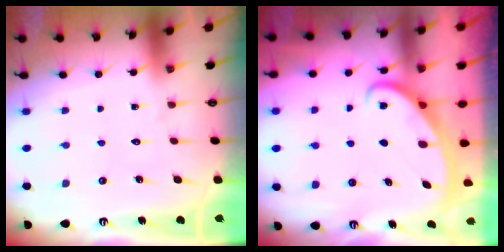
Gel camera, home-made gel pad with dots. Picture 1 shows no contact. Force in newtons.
{"total": 2.4, "press": 2.4, "slide": 0.4}